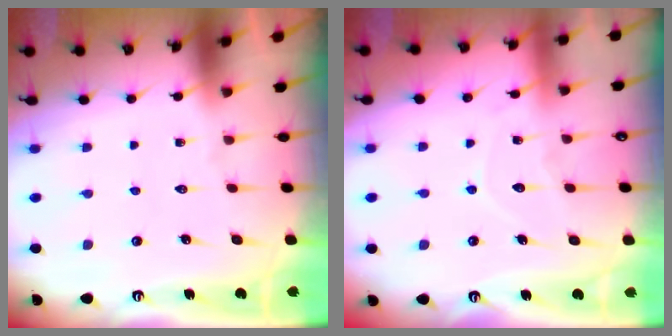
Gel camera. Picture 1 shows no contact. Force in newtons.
{"total": 6.4, "press": 6.4, "slide": 0.6}